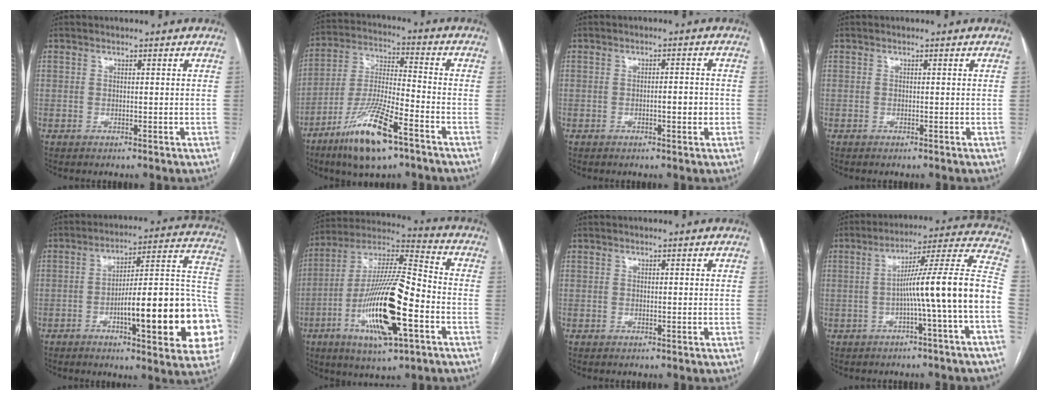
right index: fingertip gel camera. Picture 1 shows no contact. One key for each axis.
{"total": 14.3, "fx": -8.6, "fy": 2.5, "fz": 11.2, "tx": -0.230, "ty": -0.023, "tz": -0.154}
{"total": 2.6, "fx": -0.7, "fy": 0.6, "fz": 2.5, "tx": -0.037, "ty": 0.002, "tz": -0.009}
{"total": 0.0}
{"total": 23.0, "fx": -6.1, "fy": 3.7, "fz": 21.9, "tx": -0.220, "ty": 0.023, "tz": -0.076}
{"total": 20.0, "fx": -6.4, "fy": 3.7, "fz": 18.7, "tx": -0.365, "ty": -0.010, "tz": -0.110}
{"total": 0.0}
{"total": 14.4, "fx": -3.3, "fy": -1.7, "fz": 14.0, "tx": -0.194, "ty": 0.031, "tz": -0.055}